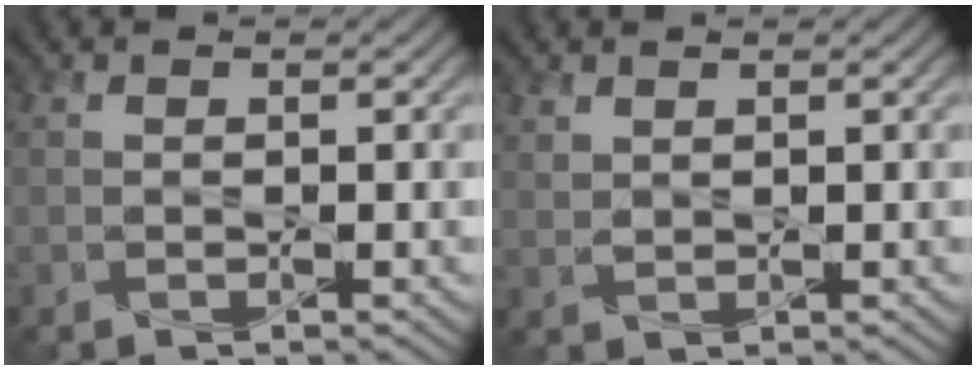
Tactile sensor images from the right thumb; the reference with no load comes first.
{"total": 1.4, "force": [1.1, 0.6, 0.5], "torque": [-0.019, 0.000, 0.029]}